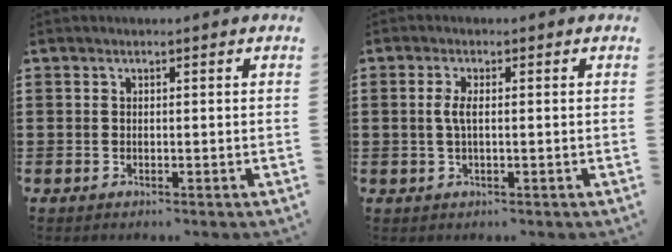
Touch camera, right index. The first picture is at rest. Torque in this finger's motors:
{"motor_torque": [0.48, 0.22, 0.36, 0.11]}